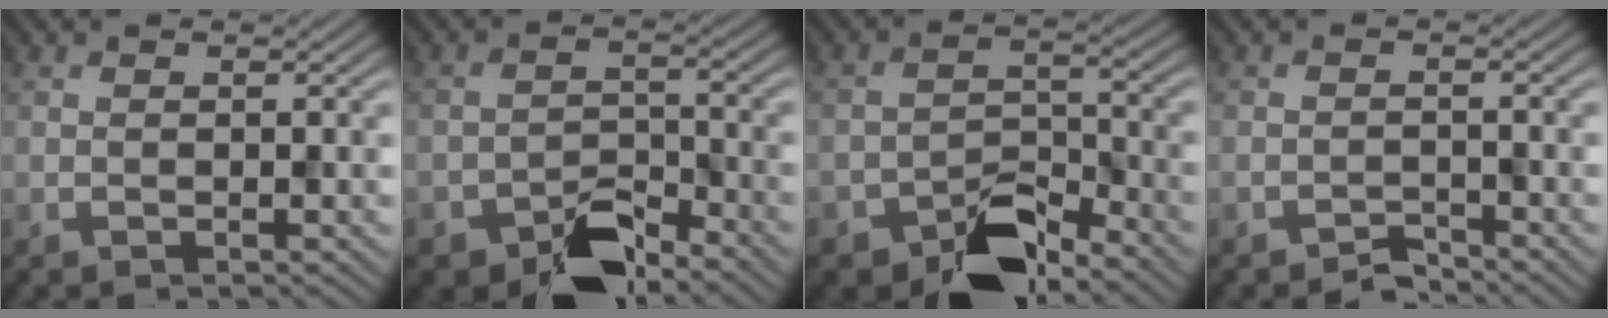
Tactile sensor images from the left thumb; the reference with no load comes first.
{"total": 6.2, "force": [-4.6, 2.7, 3.0], "torque": [-0.048, -0.001, -0.089]}
{"total": 7.8, "force": [-5.8, 3.3, 4.0], "torque": [-0.059, -0.001, -0.112]}
{"total": 1.7, "force": [-1.6, 0.3, 0.4], "torque": [-0.003, 0.006, -0.034]}